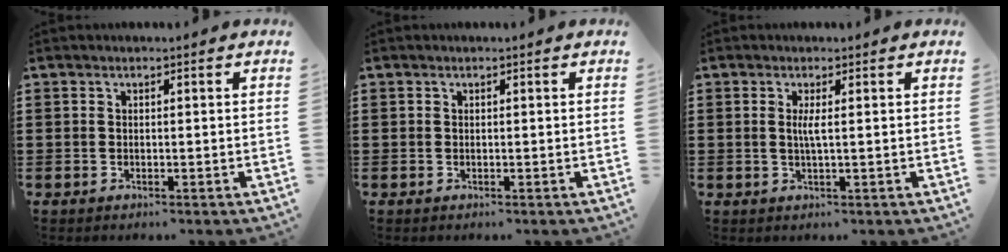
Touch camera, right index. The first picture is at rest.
{"total": 0.0}
{"total": 2.0, "force": [0.2, 0.0, 2.0], "torque": [-0.040, -0.005, 0.003]}